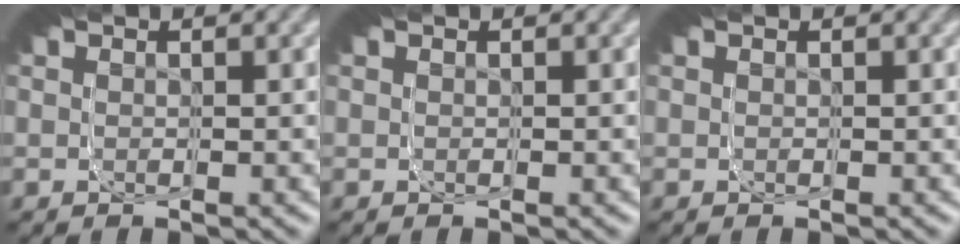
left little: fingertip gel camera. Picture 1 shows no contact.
{"total": 0.0}
{"total": 0.0}